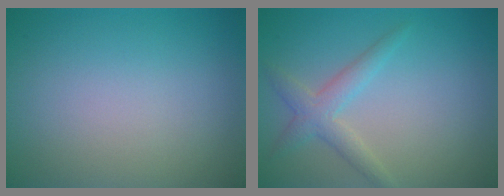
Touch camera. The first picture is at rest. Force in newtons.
{"total": 2.6, "press": 2.6, "slide": 0.0}